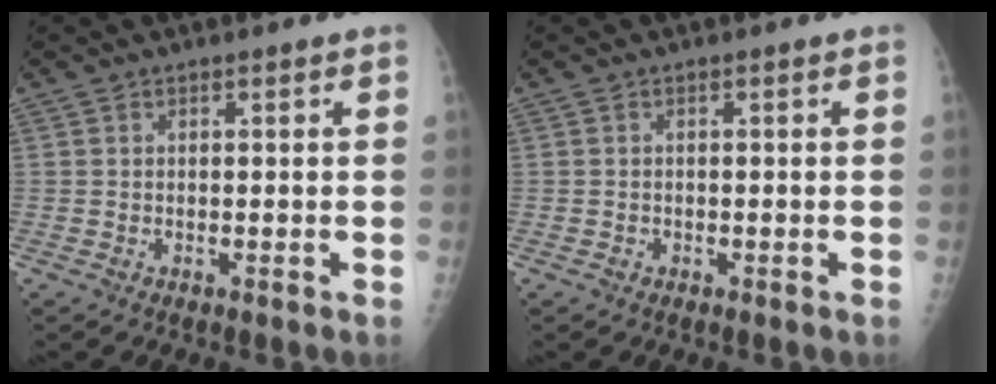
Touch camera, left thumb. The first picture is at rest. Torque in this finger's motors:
{"motor_torque": [-0.10, -0.02, 0.08, -0.04, -0.07]}